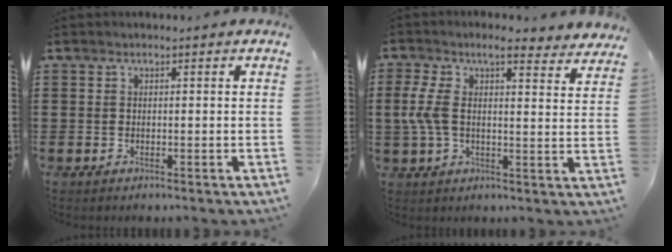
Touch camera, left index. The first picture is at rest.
{"total": 7.2, "force": [4.4, 2.5, 5.1], "torque": [-0.117, -0.010, 0.076]}